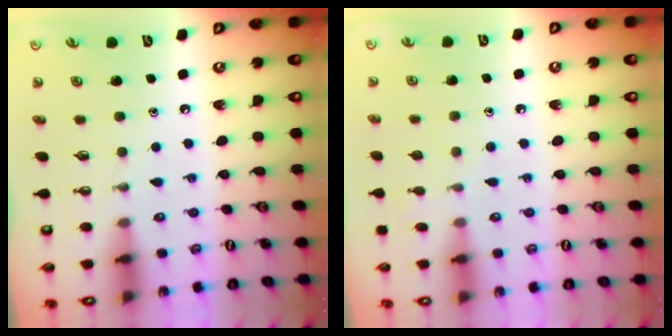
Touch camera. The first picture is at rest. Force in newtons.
{"total": 5.9, "press": 5.8, "slide": 0.5}